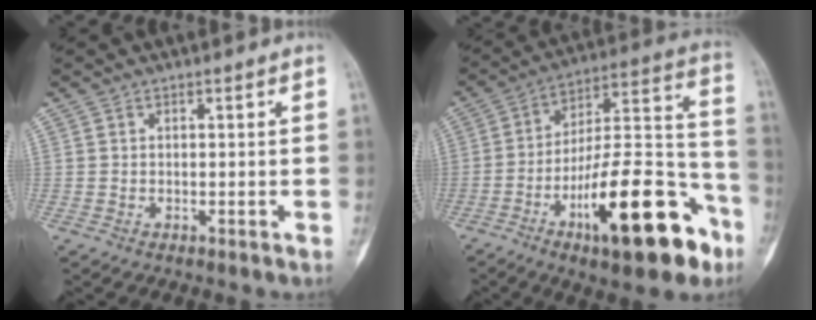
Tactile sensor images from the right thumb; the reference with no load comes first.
{"total": 25.7, "force": [-12.3, 8.5, 20.9], "torque": [-0.293, 0.077, -0.189]}